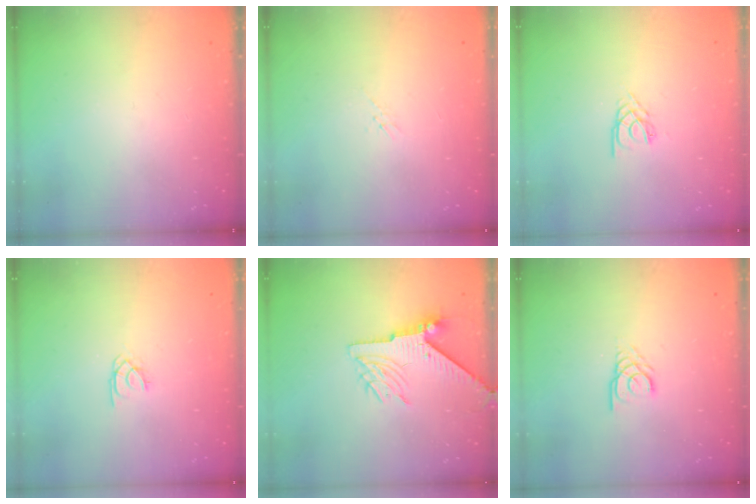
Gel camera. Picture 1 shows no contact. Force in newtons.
{"total": 0.5, "press": 0.5, "slide": 0.2}
{"total": 2.2, "press": 2.1, "slide": 0.4}
{"total": 1.8, "press": 1.8, "slide": 0.3}
{"total": 7.2, "press": 7.2, "slide": 1.0}
{"total": 3.0, "press": 3.0, "slide": 0.3}